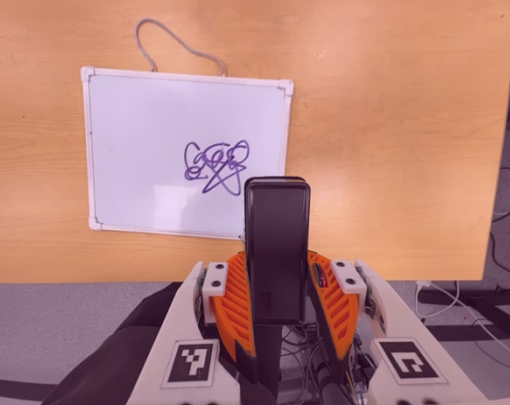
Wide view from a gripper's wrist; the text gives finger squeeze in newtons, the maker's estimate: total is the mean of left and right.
{"total": 4.0, "left": 2.5, "right": 5.4}